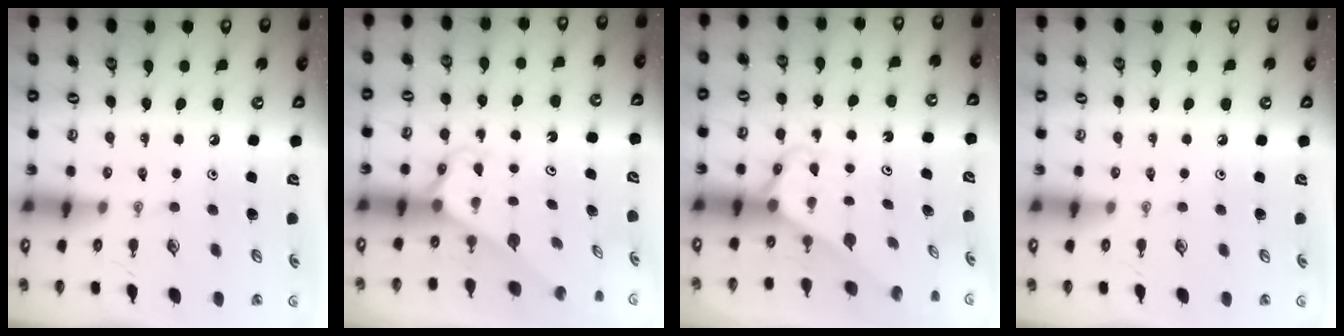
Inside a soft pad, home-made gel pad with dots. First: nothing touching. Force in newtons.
{"total": 2.6, "press": 2.6, "slide": 0.1}
{"total": 2.6, "press": 2.6, "slide": 0.1}
{"total": 0.0}